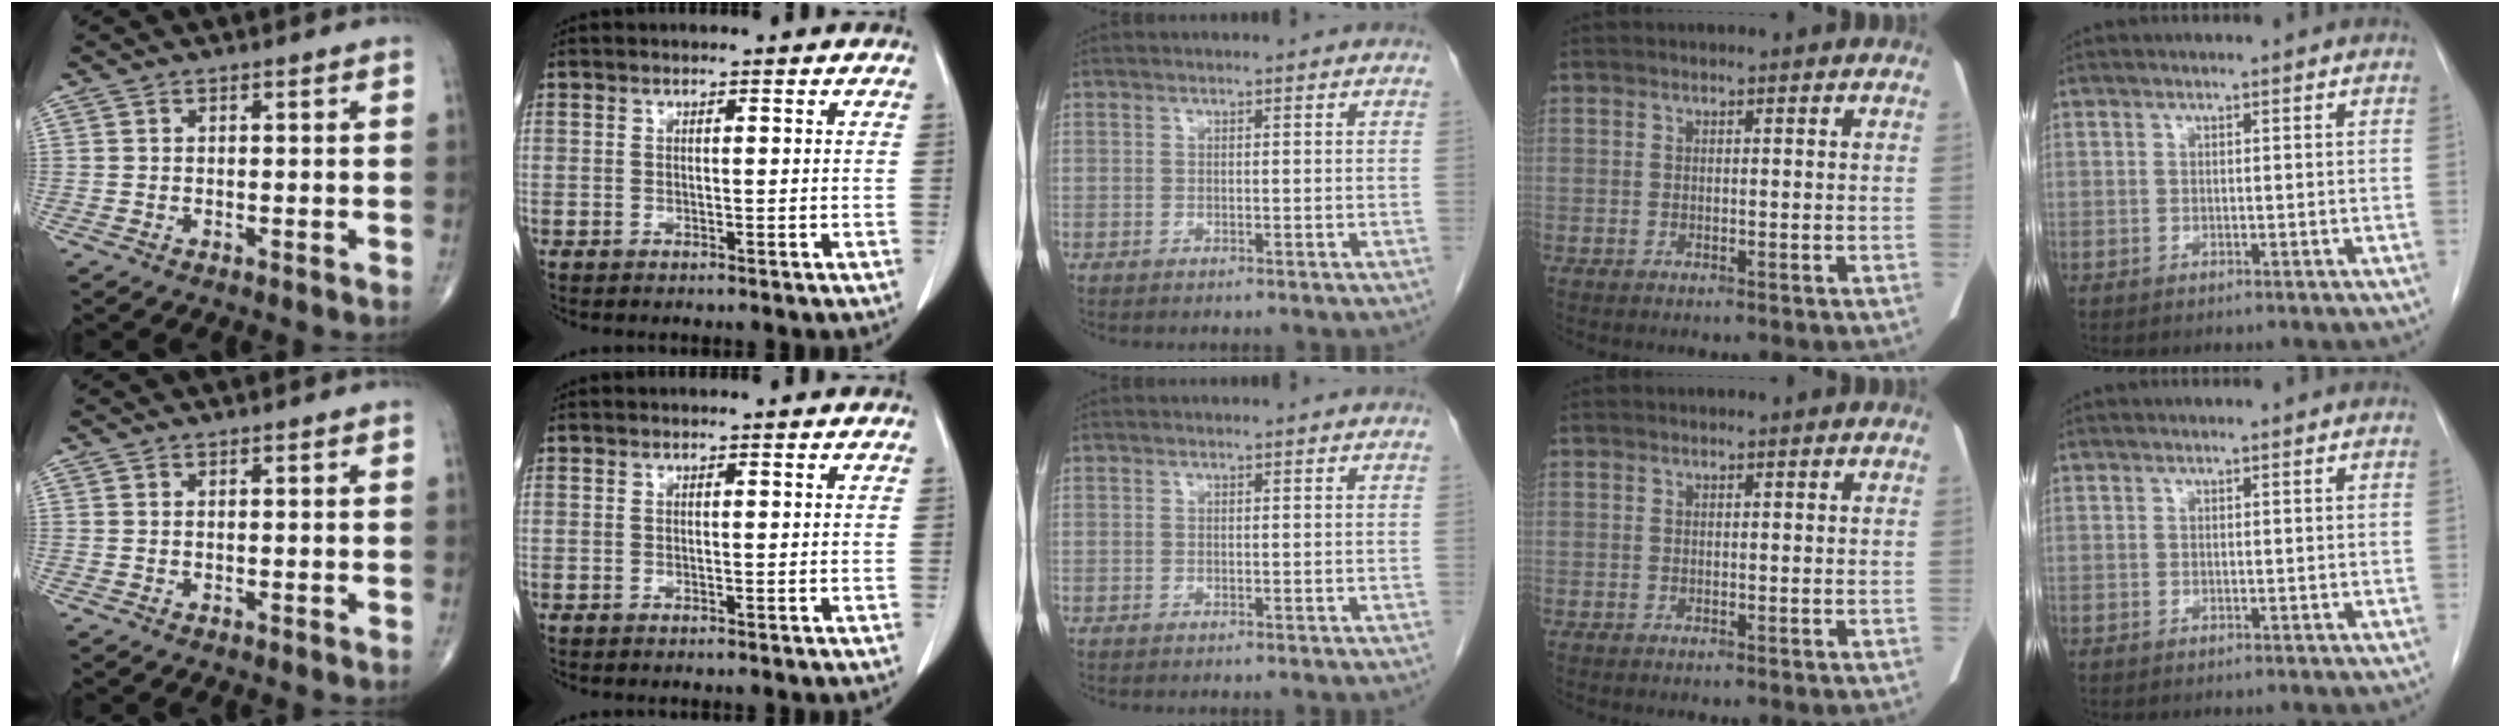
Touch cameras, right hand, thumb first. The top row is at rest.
{}